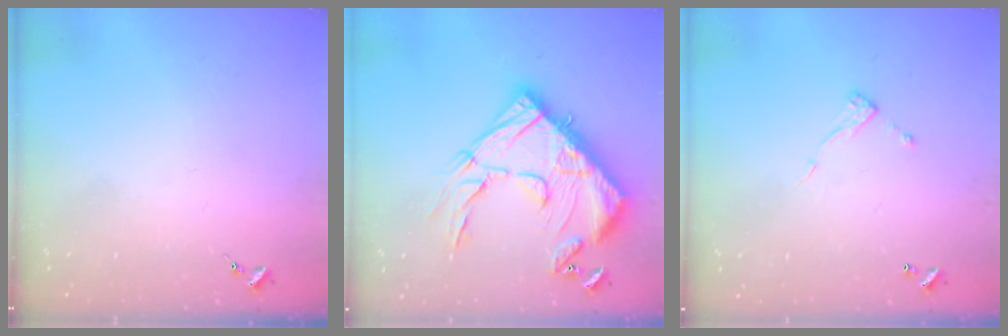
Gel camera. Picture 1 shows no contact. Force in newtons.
{"total": 30.1, "press": 30.0, "slide": 2.9}
{"total": 7.0, "press": 7.0, "slide": 0.4}